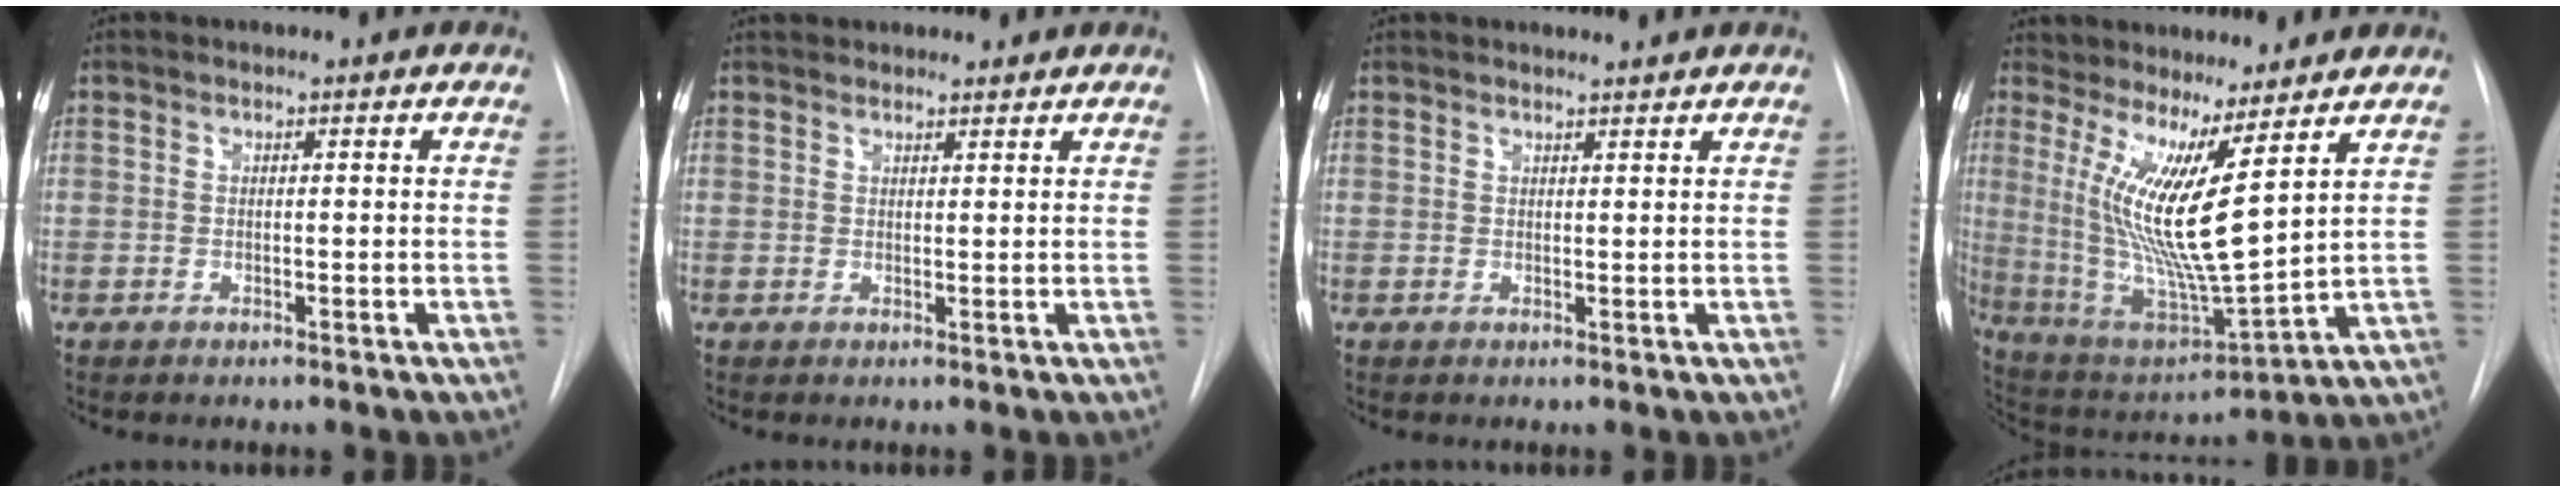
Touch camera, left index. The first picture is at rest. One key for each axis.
{"total": 3.3, "fx": 3.0, "fy": 1.2, "fz": 0.6, "tx": -0.002, "ty": 0.026, "tz": 0.043}
{"total": 2.0, "fx": 2.0, "fy": -0.1, "fz": 0.1, "tx": -0.004, "ty": 0.003, "tz": 0.028}
{"total": 13.5, "fx": 5.3, "fy": 0.8, "fz": 12.4, "tx": -0.262, "ty": -0.029, "tz": 0.111}